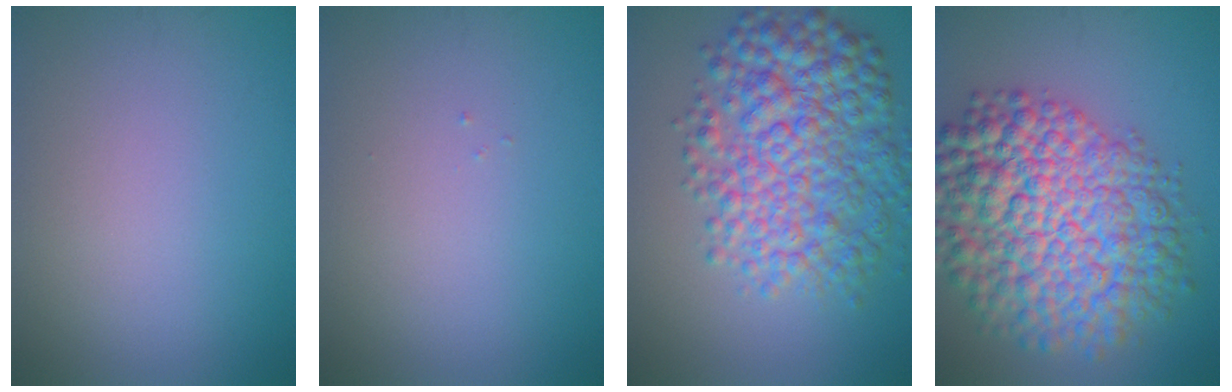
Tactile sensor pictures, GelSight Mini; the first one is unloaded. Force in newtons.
{"total": 0.0}
{"total": 8.8, "press": 8.8, "slide": 0.1}
{"total": 12.9, "press": 12.9, "slide": 0.4}